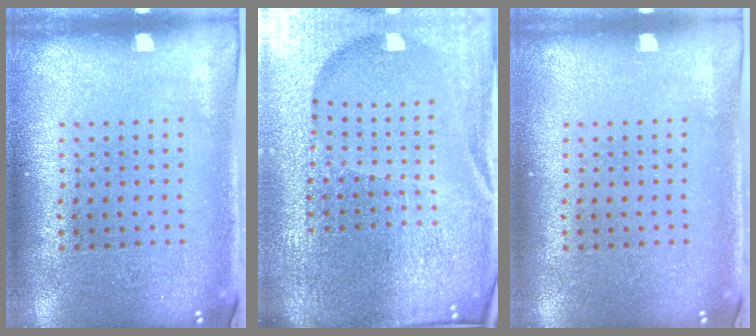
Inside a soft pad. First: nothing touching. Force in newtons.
{"total": 6.1, "press": 5.4, "slide": 2.9}
{"total": 0.0}